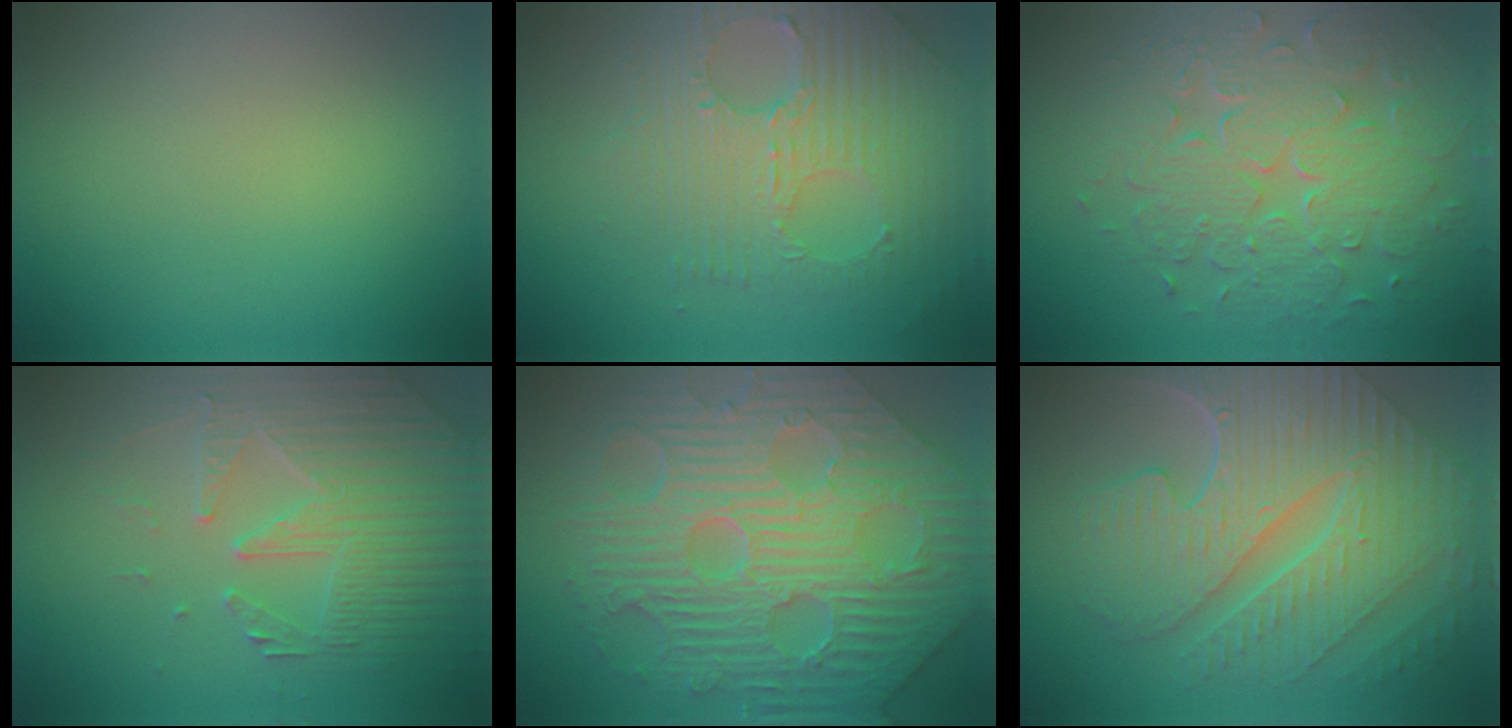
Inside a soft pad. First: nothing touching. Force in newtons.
{"total": 7.8, "press": 5.2, "slide": 5.8}
{"total": 8.3, "press": 6.0, "slide": 5.8}
{"total": 4.4, "press": 4.2, "slide": 1.2}
{"total": 11.5, "press": 7.9, "slide": 8.4}
{"total": 10.3, "press": 7.2, "slide": 7.3}